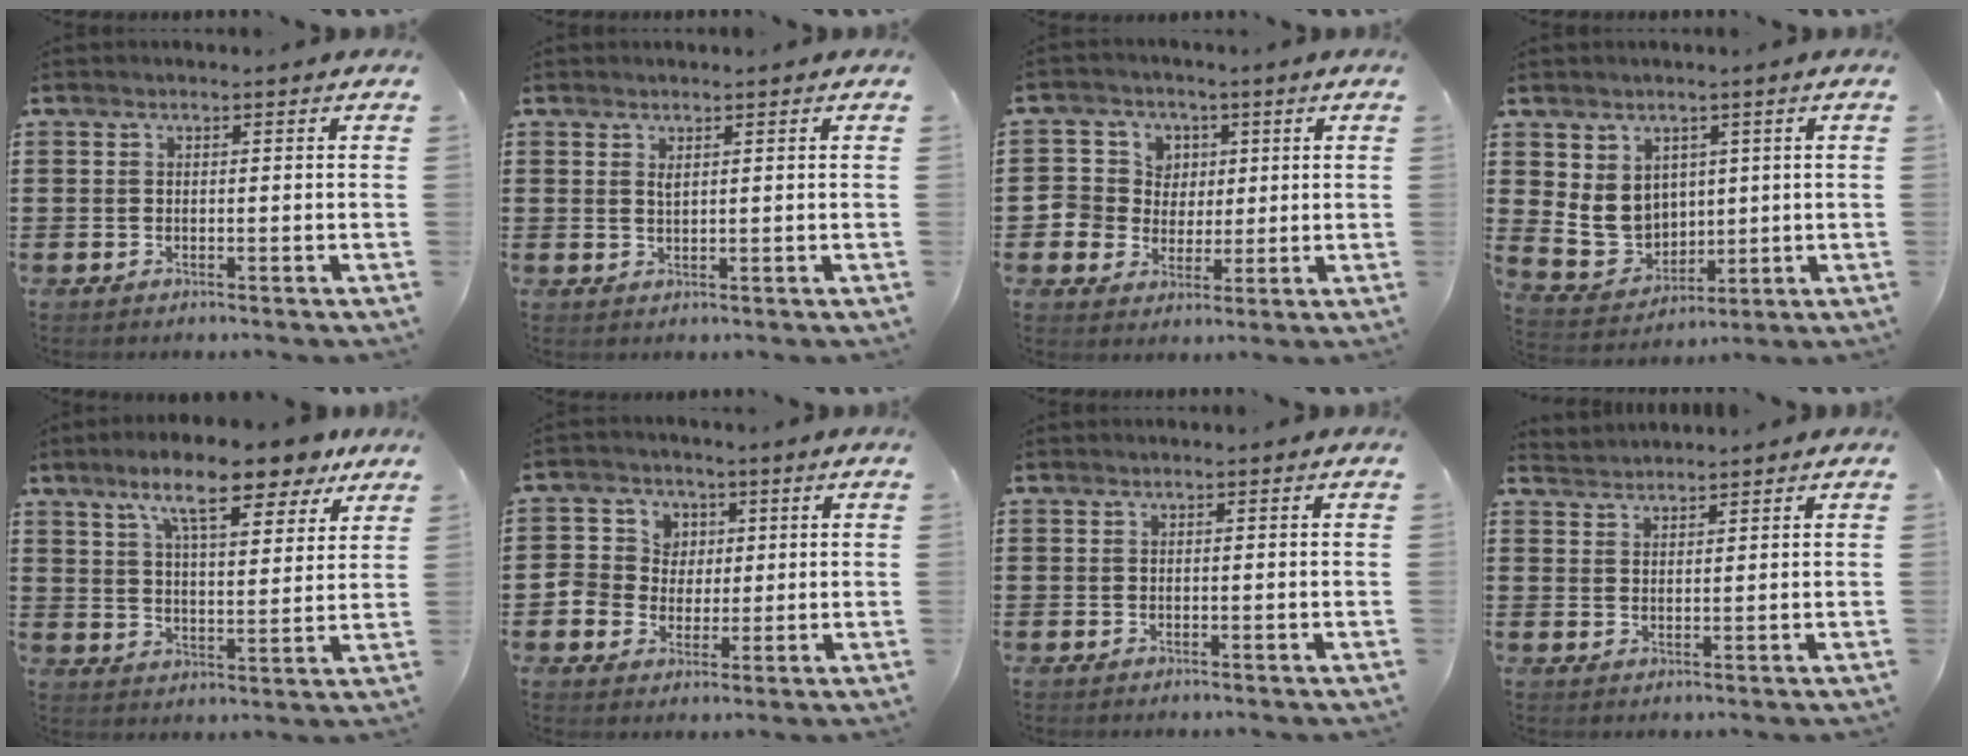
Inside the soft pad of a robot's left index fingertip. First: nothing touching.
{"total": 1.2, "force": [0.7, 0.3, 1.0], "torque": [-0.021, 0.002, 0.012]}
{"total": 6.7, "force": [1.5, 6.5, 0.6], "torque": [-0.039, 0.011, 0.028]}
{"total": 7.5, "force": [1.2, 6.7, 3.2], "torque": [-0.078, 0.000, 0.025]}
{"total": 11.5, "force": [8.6, 2.5, 7.2], "torque": [-0.130, -0.026, 0.146]}
{"total": 6.3, "force": [1.1, 6.1, 0.9], "torque": [-0.040, 0.016, 0.019]}
{"total": 0.0}
{"total": 2.2, "force": [2.1, 0.1, -0.6], "torque": [0.005, 0.000, 0.043]}